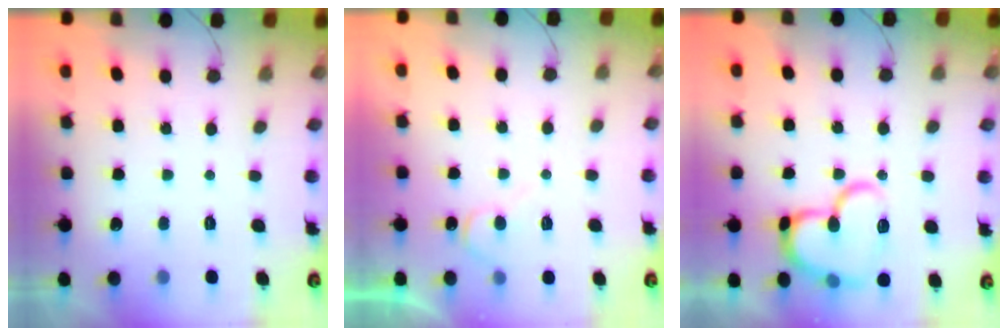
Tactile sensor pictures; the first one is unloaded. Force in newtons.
{"total": 5.8, "press": 5.8, "slide": 0.8}
{"total": 16.4, "press": 16.3, "slide": 1.6}